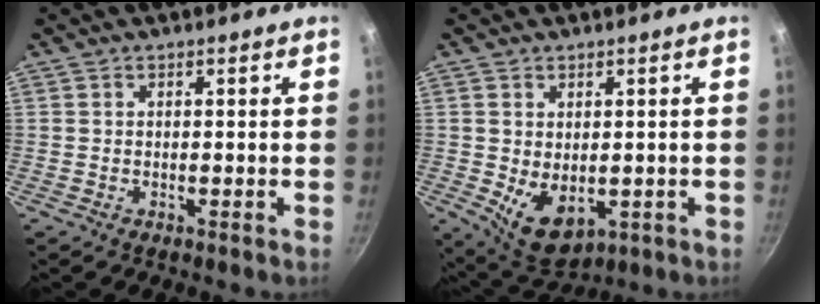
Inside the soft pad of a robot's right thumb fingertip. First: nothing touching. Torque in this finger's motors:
{"motor_torque": [-0.35, 0.61, 0.52, 0.55, 0.07]}